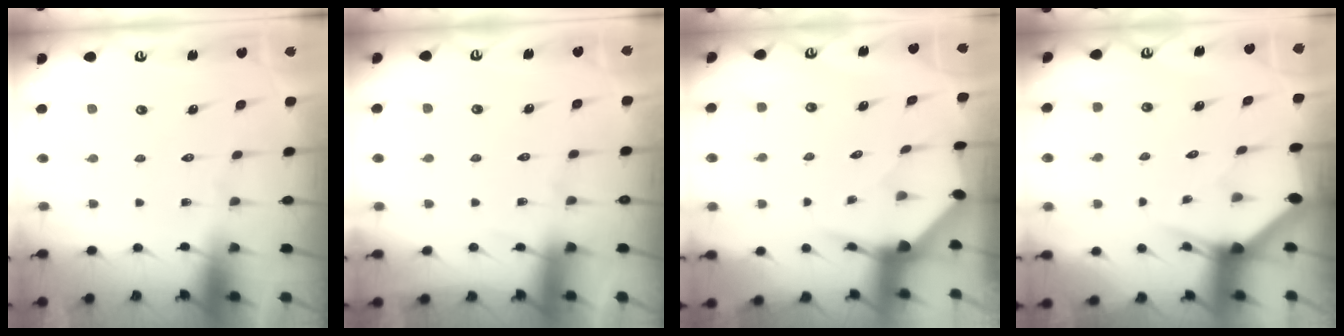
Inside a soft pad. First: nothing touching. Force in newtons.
{"total": 2.5, "press": 2.4, "slide": 0.4}
{"total": 3.7, "press": 3.7, "slide": 0.4}
{"total": 3.1, "press": 3.1, "slide": 0.1}